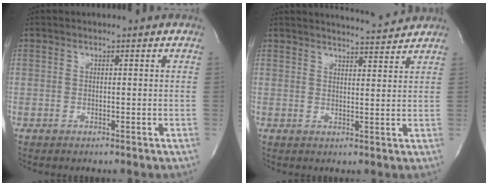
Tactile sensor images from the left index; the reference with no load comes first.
{"total": 5.8, "force": [5.7, -0.2, 0.7], "torque": [-0.021, -0.005, 0.073]}